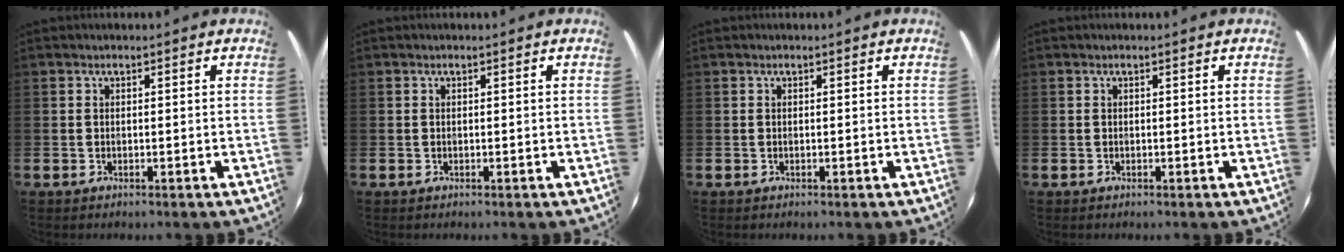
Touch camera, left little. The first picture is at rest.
{"total": 0.0}
{"total": 0.0}
{"total": 0.0}